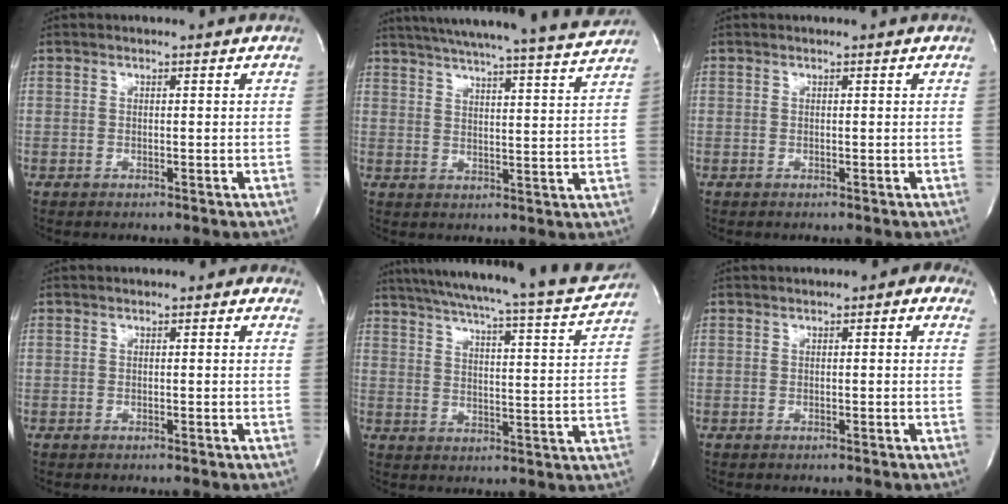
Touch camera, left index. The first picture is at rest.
{"total": 21.3, "force": [19.7, -0.9, 8.2], "torque": [-0.135, -0.031, 0.258]}
{"total": 0.0}
{"total": 0.6, "force": [0.1, 0.4, 0.5], "torque": [-0.004, 0.003, -0.006]}
{"total": 23.0, "force": [20.9, 0.9, 9.6], "torque": [-0.156, -0.042, 0.269]}
{"total": 2.2, "force": [0.8, 0.9, 1.8], "torque": [-0.020, 0.011, 0.005]}